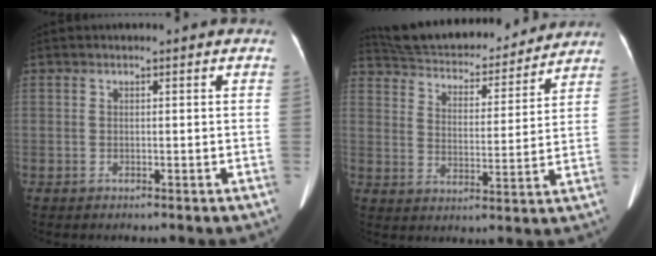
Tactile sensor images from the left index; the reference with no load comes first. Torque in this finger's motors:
{"motor_torque": [0.11, -1.00, 0.06, 0.05]}